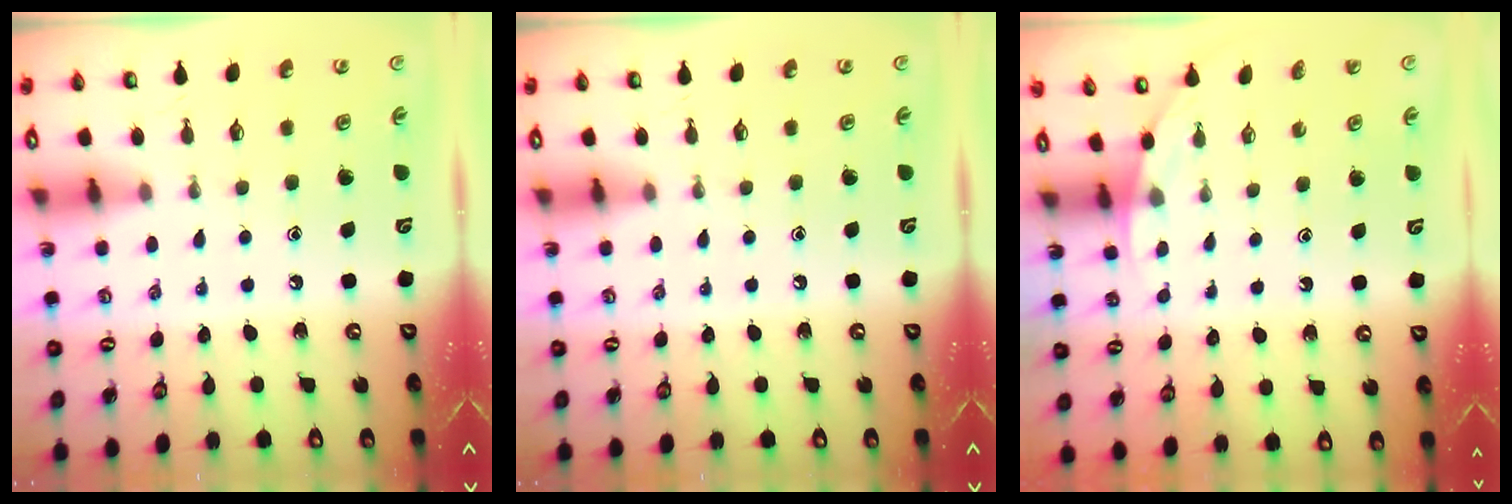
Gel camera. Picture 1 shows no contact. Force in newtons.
{"total": 0.0}
{"total": 2.6, "press": 2.6, "slide": 0.1}